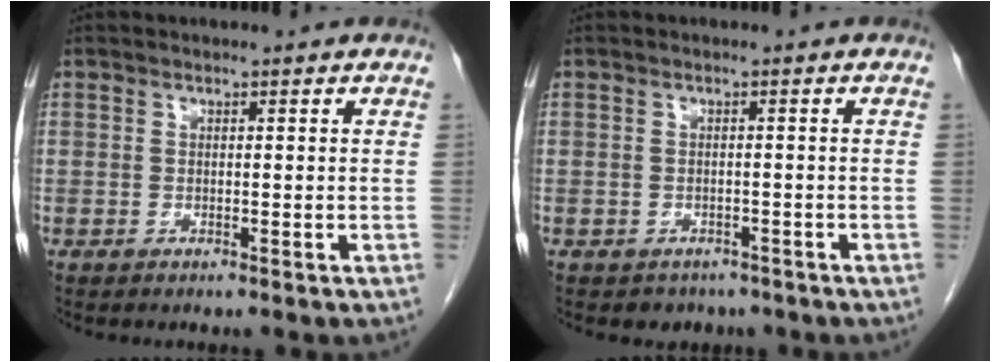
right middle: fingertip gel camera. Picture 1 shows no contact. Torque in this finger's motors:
{"motor_torque": [0.00, -0.04, -0.10, -0.02]}